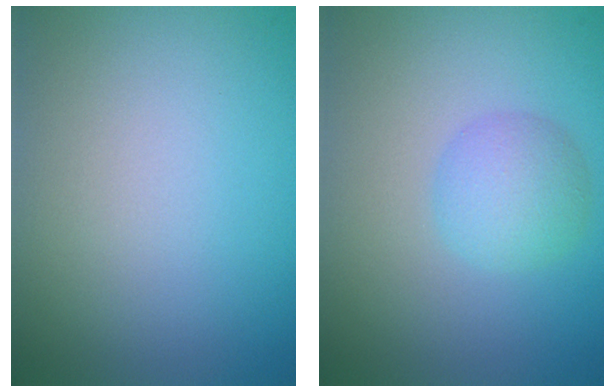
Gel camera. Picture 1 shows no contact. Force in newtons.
{"total": 2.9, "press": 2.9, "slide": 0.1}